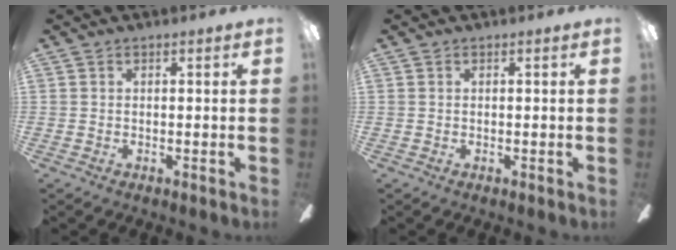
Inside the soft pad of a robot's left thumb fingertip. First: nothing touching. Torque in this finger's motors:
{"motor_torque": [0.00, 0.00, 0.15, -0.15, 0.00]}